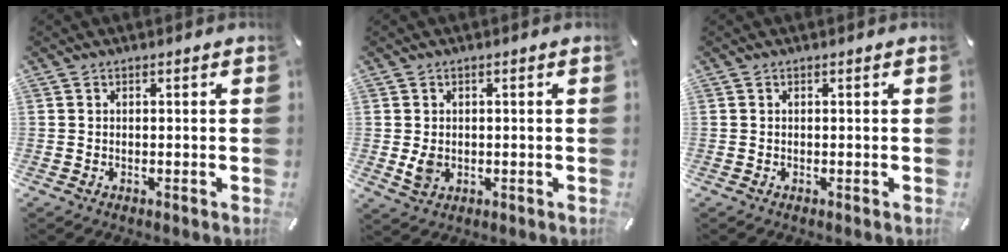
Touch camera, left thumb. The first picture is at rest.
{"total": 3.4, "force": [-0.2, 2.8, 1.8], "torque": [-0.022, -0.005, -0.005]}
{"total": 0.0}